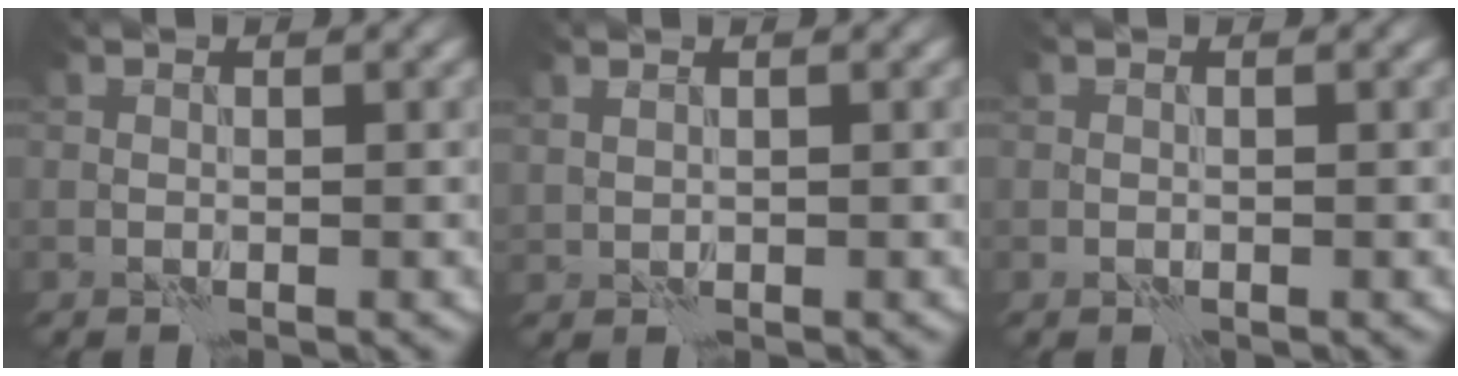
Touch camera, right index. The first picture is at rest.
{"total": 0.7, "force": [0.7, 0.1, 0.2], "torque": [-0.009, 0.002, 0.016]}
{"total": 0.0}